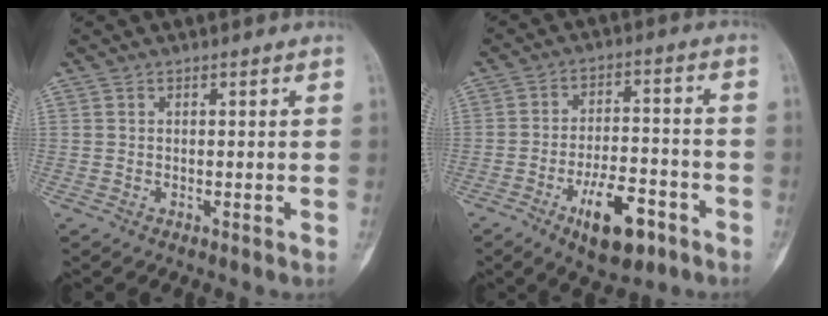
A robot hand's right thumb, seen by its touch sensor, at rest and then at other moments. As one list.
[{"total": 11.7, "force": [-6.1, 5.1, 8.6], "torque": [-0.126, 0.031, -0.094]}]